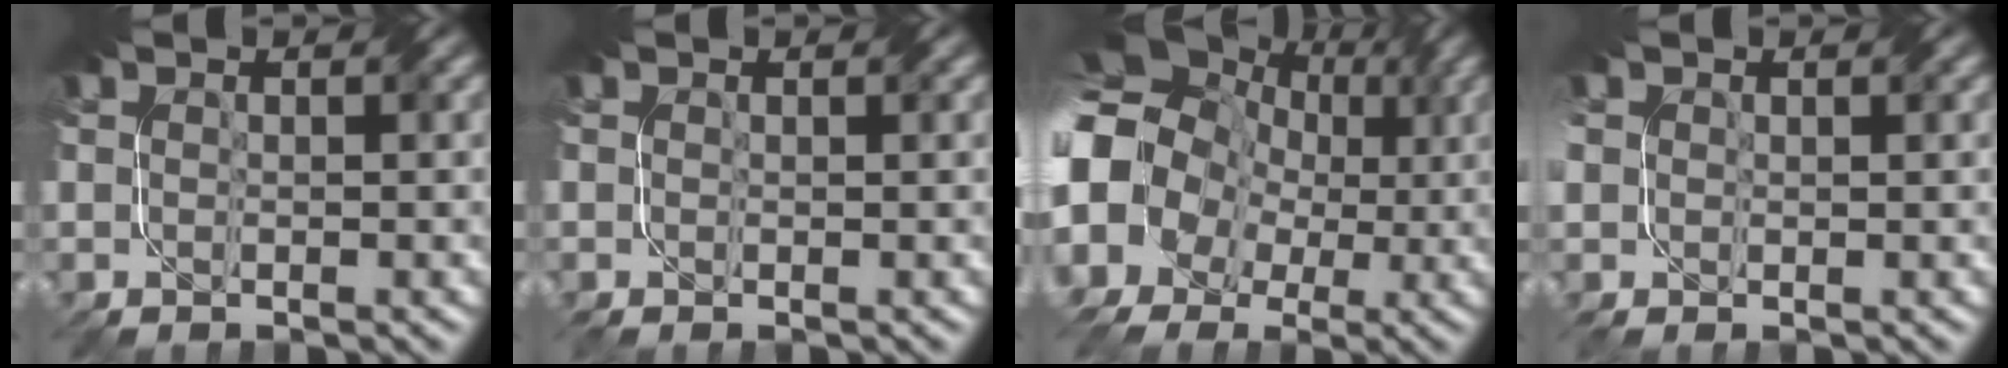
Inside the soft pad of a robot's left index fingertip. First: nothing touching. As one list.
[{"total": 0.0}, {"total": 13.7, "force": [0.5, 11.8, 7.0], "torque": [-0.154, 0.000, -0.022]}, {"total": 1.8, "force": [0.6, 1.4, 0.9], "torque": [-0.016, 0.003, 0.014]}]